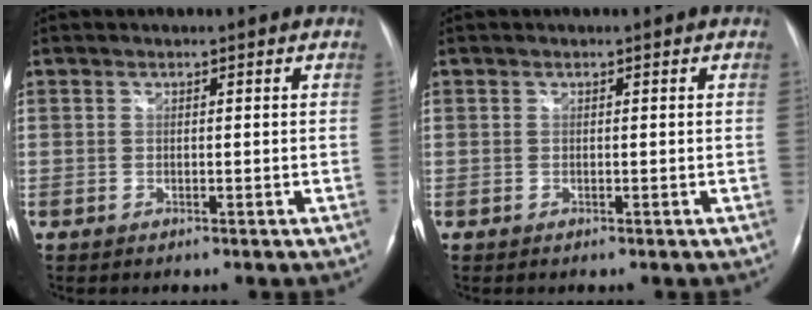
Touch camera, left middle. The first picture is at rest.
{"total": 0.0}